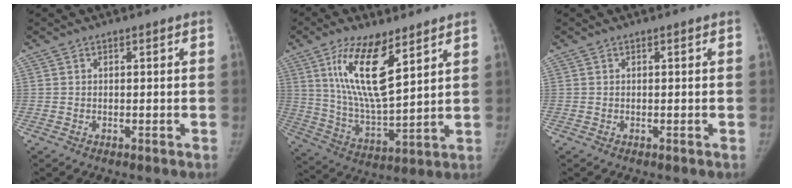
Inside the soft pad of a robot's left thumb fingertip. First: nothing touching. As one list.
[{"total": 15.6, "force": [7.8, 5.1, 12.5], "torque": [-0.222, -0.043, 0.153]}, {"total": 0.0}]